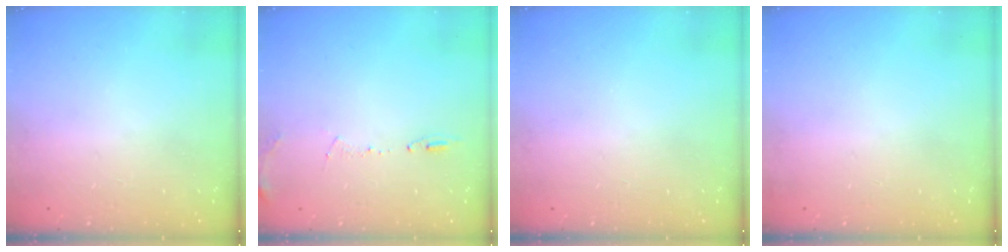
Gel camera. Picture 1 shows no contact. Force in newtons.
{"total": 8.2, "press": 7.9, "slide": 2.3}
{"total": 0.0}
{"total": 2.8, "press": 2.3, "slide": 1.7}